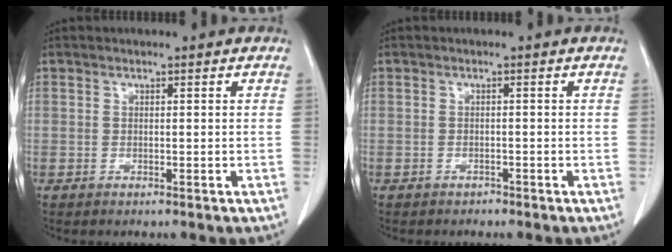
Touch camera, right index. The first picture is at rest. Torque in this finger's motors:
{"motor_torque": [0.07, -0.06, -0.02, 0.01]}